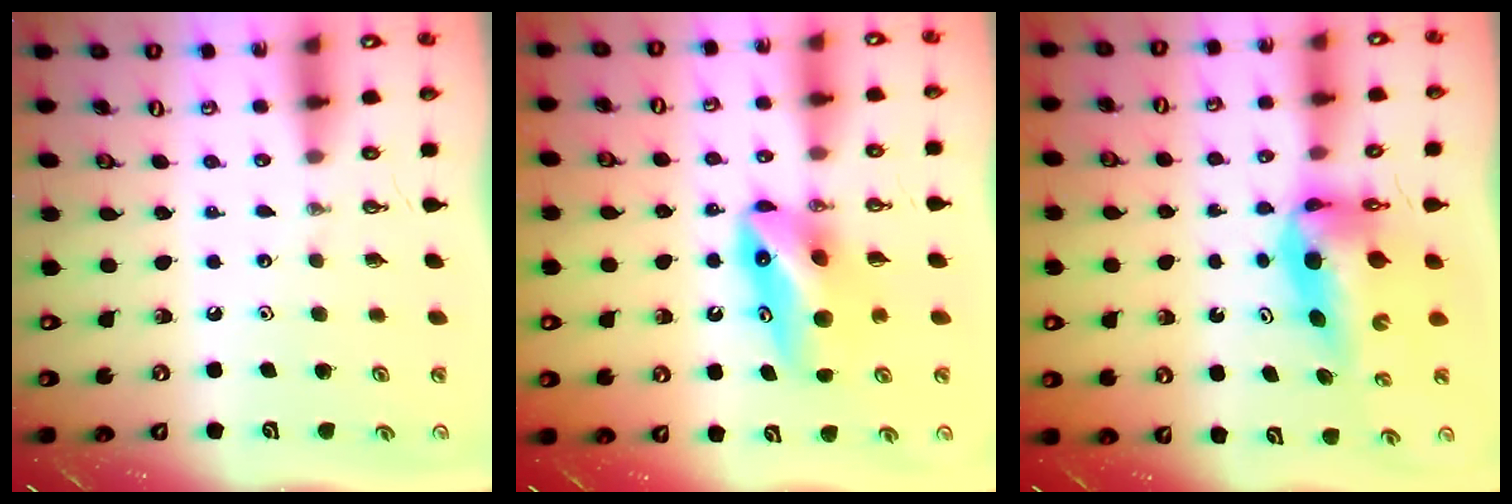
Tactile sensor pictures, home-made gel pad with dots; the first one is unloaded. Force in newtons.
{"total": 10.8, "press": 8.9, "slide": 6.2}
{"total": 7.8, "press": 7.1, "slide": 3.3}